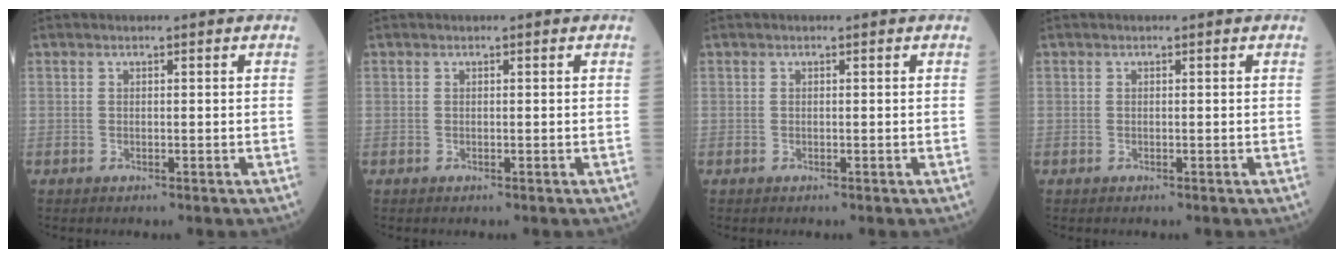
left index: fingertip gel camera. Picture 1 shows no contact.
{"total": 0.0}
{"total": 0.0}
{"total": 0.0}